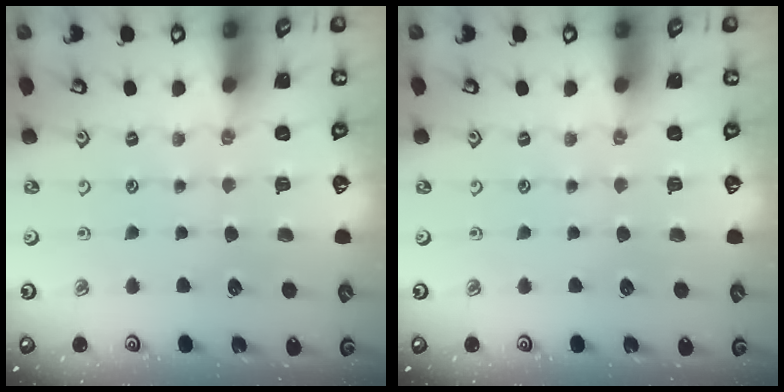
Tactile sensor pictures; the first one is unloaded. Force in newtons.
{"total": 0.0}